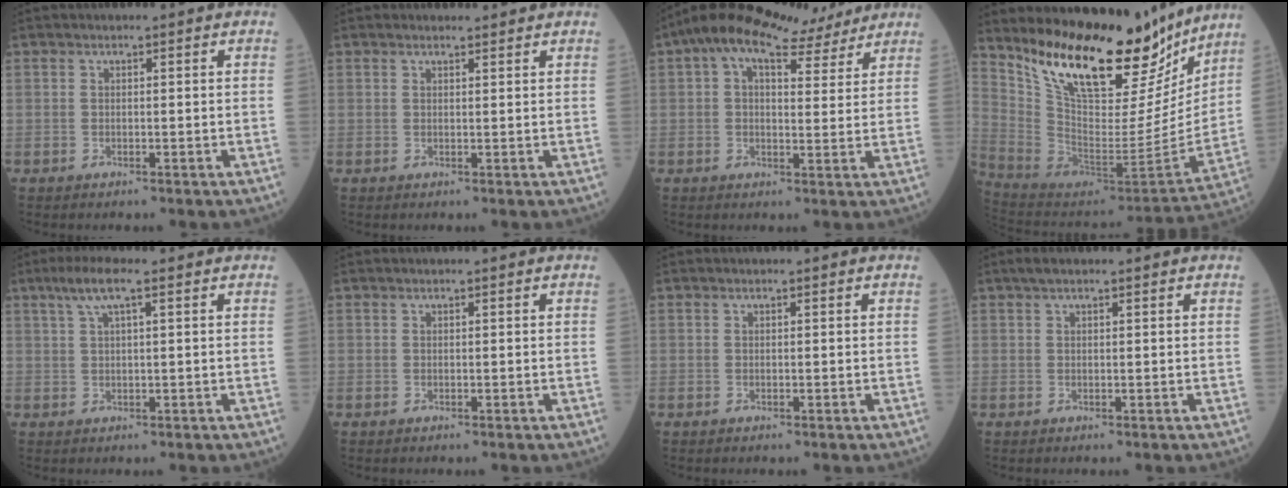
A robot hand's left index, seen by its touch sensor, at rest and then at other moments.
{"total": 1.4, "force": [1.3, 0.4, 0.0], "torque": [-0.008, 0.003, 0.019]}
{"total": 12.0, "force": [9.1, 4.4, 6.5], "torque": [-0.107, 0.042, 0.130]}
{"total": 23.7, "force": [18.6, 7.3, 12.8], "torque": [-0.204, -0.040, 0.301]}
{"total": 4.2, "force": [2.2, 0.3, 3.5], "torque": [-0.075, 0.015, 0.044]}
{"total": 0.0}
{"total": 0.0}
{"total": 2.0, "force": [1.4, 0.5, 1.4], "torque": [-0.026, 0.020, 0.023]}